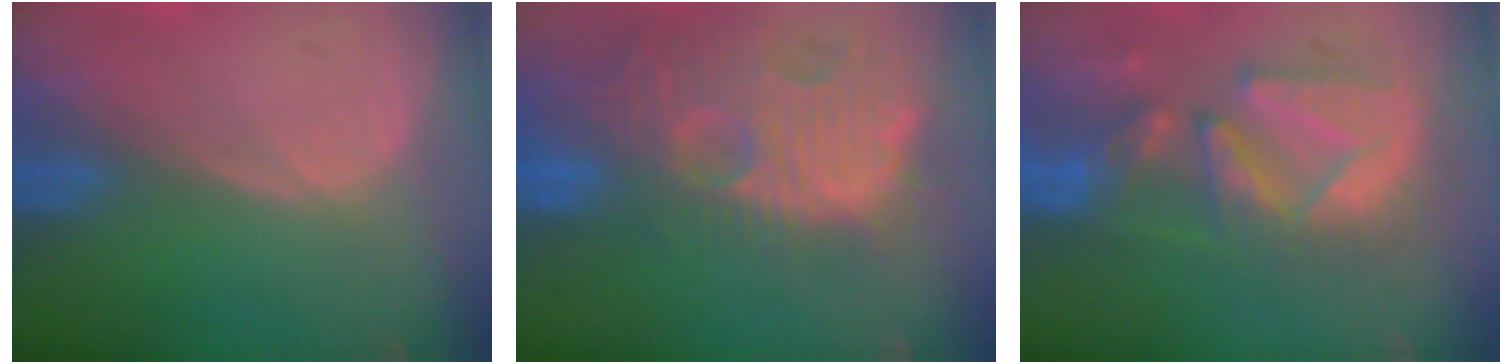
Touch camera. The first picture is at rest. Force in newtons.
{"total": 13.8, "press": 12.3, "slide": 6.2}
{"total": 10.4, "press": 10.2, "slide": 2.3}